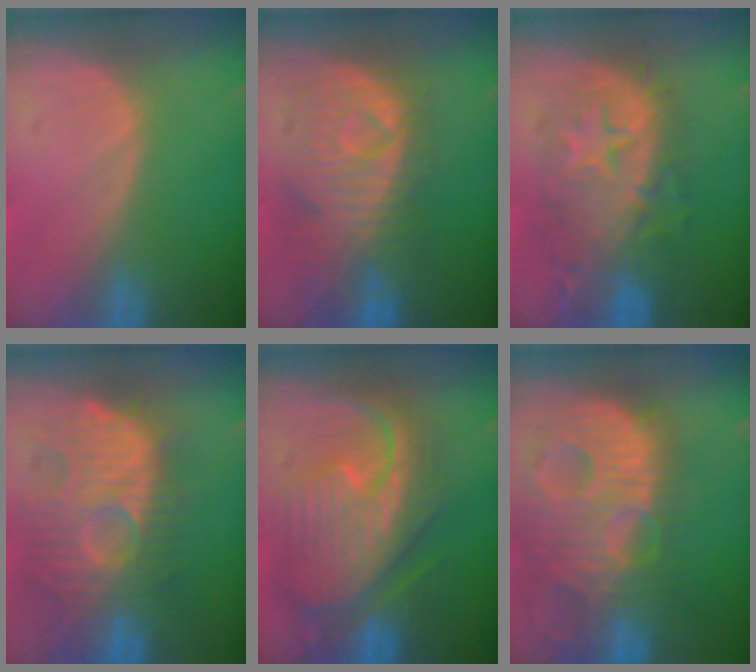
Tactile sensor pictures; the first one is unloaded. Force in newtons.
{"total": 9.6, "press": 9.2, "slide": 3.0}
{"total": 9.3, "press": 9.3, "slide": 0.4}
{"total": 11.7, "press": 11.5, "slide": 2.4}
{"total": 12.4, "press": 12.3, "slide": 1.3}
{"total": 14.1, "press": 12.2, "slide": 7.0}